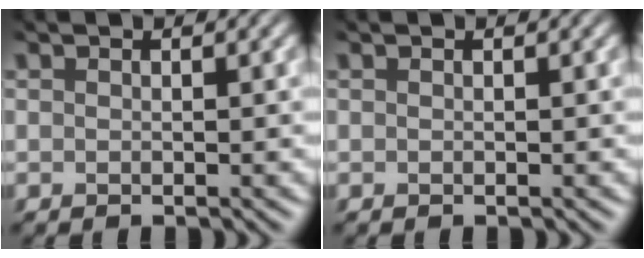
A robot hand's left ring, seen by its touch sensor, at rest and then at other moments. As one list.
[{"total": 0.0}]